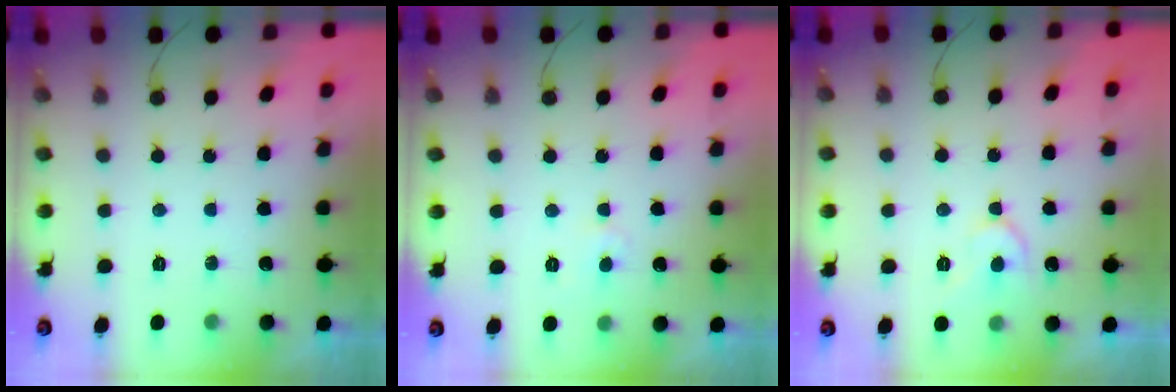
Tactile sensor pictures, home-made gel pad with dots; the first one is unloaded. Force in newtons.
{"total": 3.5, "press": 3.5, "slide": 0.4}
{"total": 7.7, "press": 7.6, "slide": 1.0}